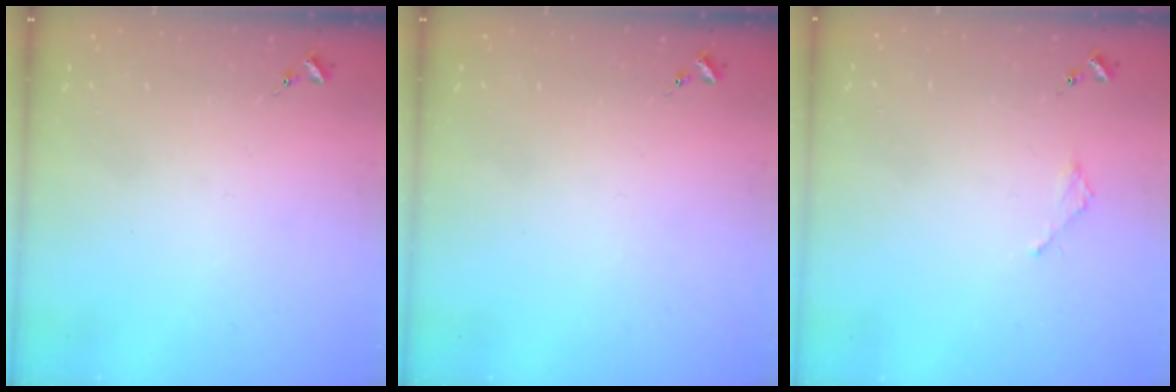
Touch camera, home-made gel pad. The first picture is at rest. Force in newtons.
{"total": 0.0}
{"total": 1.8, "press": 1.8, "slide": 0.2}